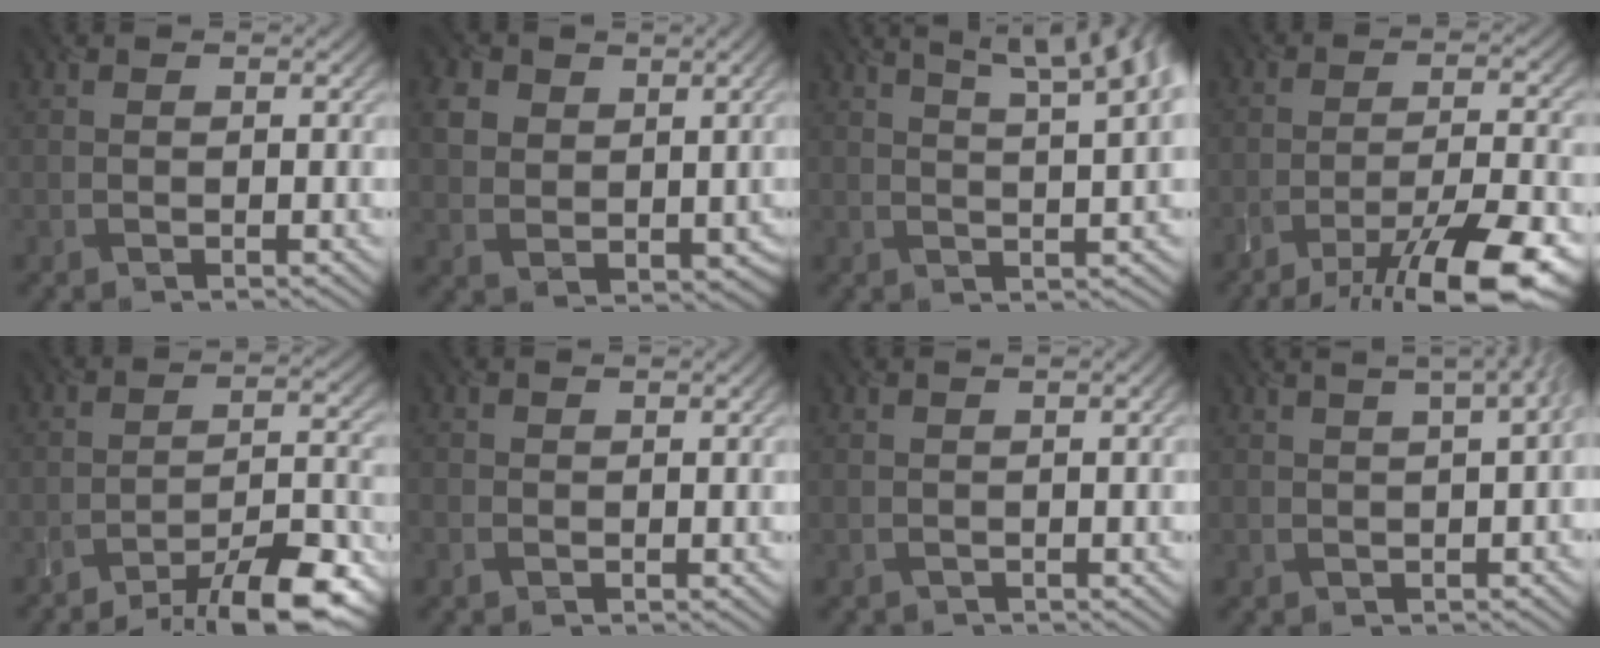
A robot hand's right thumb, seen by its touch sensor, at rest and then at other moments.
{"total": 4.7, "force": [2.1, 3.7, 2.0], "torque": [-0.061, -0.005, 0.045]}
{"total": 9.7, "force": [5.4, 2.2, 7.7], "torque": [-0.090, 0.034, 0.057]}
{"total": 12.5, "force": [-9.1, 2.8, 8.1], "torque": [-0.139, -0.002, -0.141]}
{"total": 12.0, "force": [-9.7, 2.4, 6.6], "torque": [-0.107, 0.003, -0.148]}
{"total": 0.7, "force": [-0.3, 0.2, 0.6], "torque": [-0.013, -0.002, -0.005]}
{"total": 0.6, "force": [-0.3, 0.2, 0.5], "torque": [-0.011, 0.002, -0.002]}
{"total": 6.8, "force": [1.6, 2.6, 6.1], "torque": [-0.048, 0.035, 0.000]}